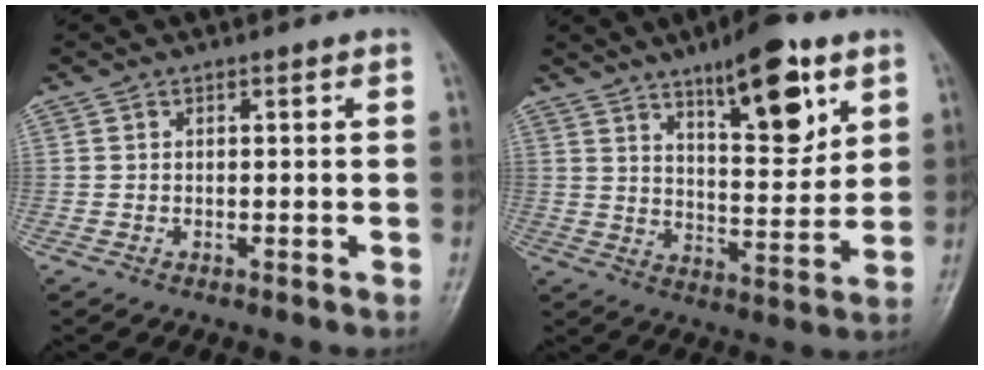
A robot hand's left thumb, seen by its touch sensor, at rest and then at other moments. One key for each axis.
{"total": 14.4, "fx": 8.1, "fy": 4.9, "fz": 10.9, "tx": -0.132, "ty": -0.049, "tz": 0.127}